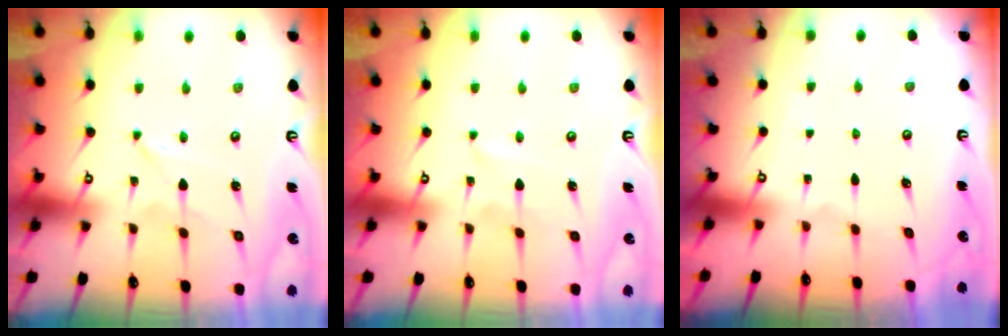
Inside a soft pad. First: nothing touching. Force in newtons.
{"total": 1.0, "press": 1.0, "slide": 0.0}
{"total": 0.0}